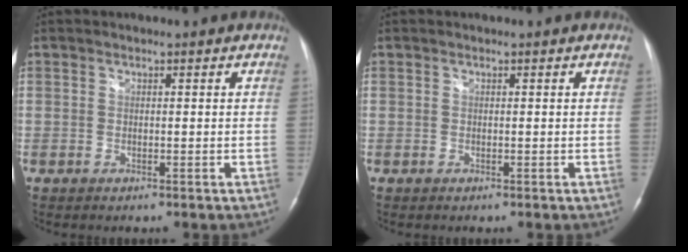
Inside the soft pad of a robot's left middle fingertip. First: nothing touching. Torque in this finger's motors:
{"motor_torque": [-0.09, -0.02, 0.10, 0.01]}